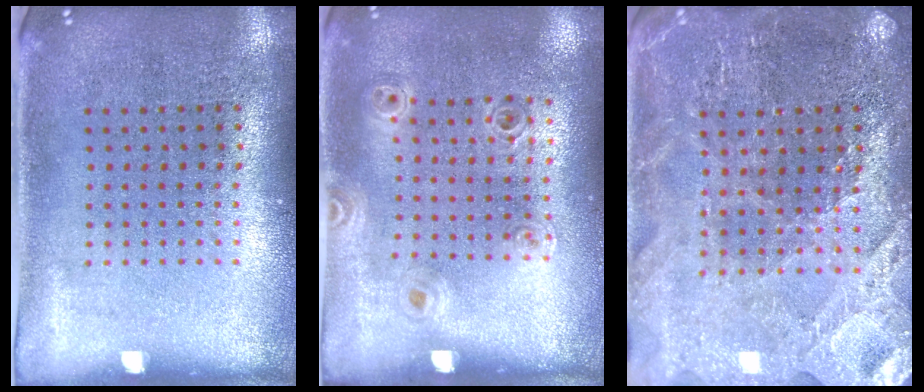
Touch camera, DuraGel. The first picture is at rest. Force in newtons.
{"total": 0.9, "press": 0.9, "slide": 0.0}
{"total": 2.7, "press": 2.6, "slide": 0.4}